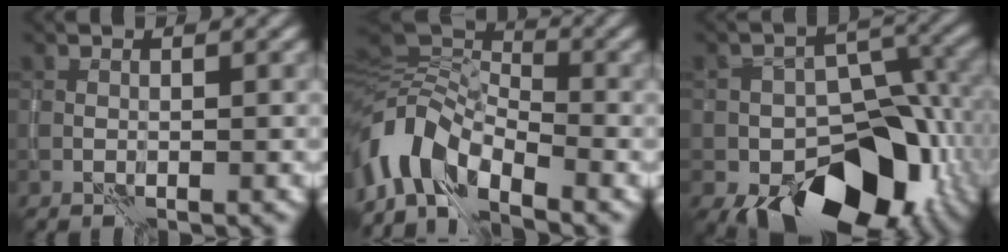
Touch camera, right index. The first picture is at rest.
{"total": 6.6, "force": [-4.3, 3.2, 3.9], "torque": [-0.072, 0.008, -0.099]}
{"total": 12.7, "force": [-6.6, 7.6, 7.7], "torque": [-0.089, -0.003, -0.103]}